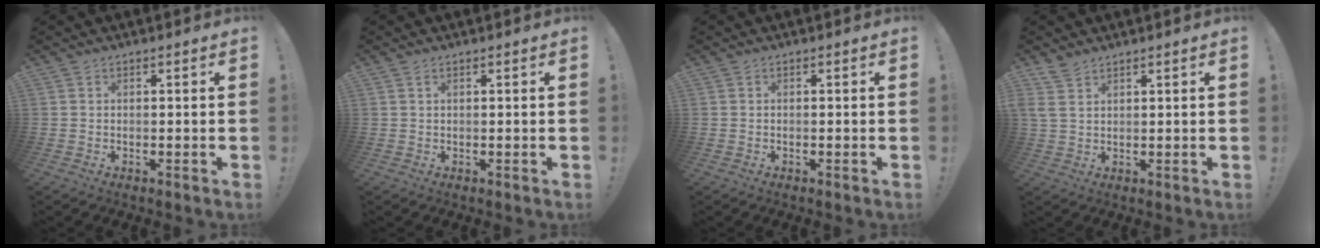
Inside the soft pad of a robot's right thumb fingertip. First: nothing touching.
{"total": 0.7, "force": [0.4, 0.3, 0.4], "torque": [-0.001, -0.002, 0.005]}
{"total": 0.0}
{"total": 4.5, "force": [3.2, 2.2, 2.2], "torque": [-0.042, -0.010, 0.063]}